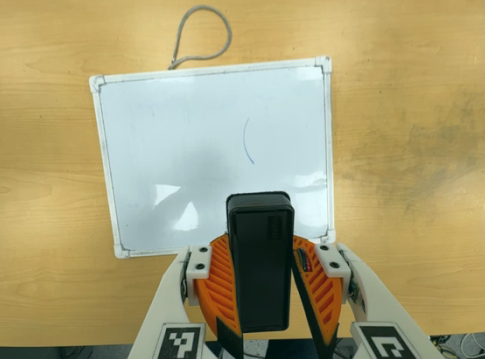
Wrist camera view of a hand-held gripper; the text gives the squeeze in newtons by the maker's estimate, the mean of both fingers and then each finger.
{"total": 8.2, "left": 8.9, "right": 7.4}